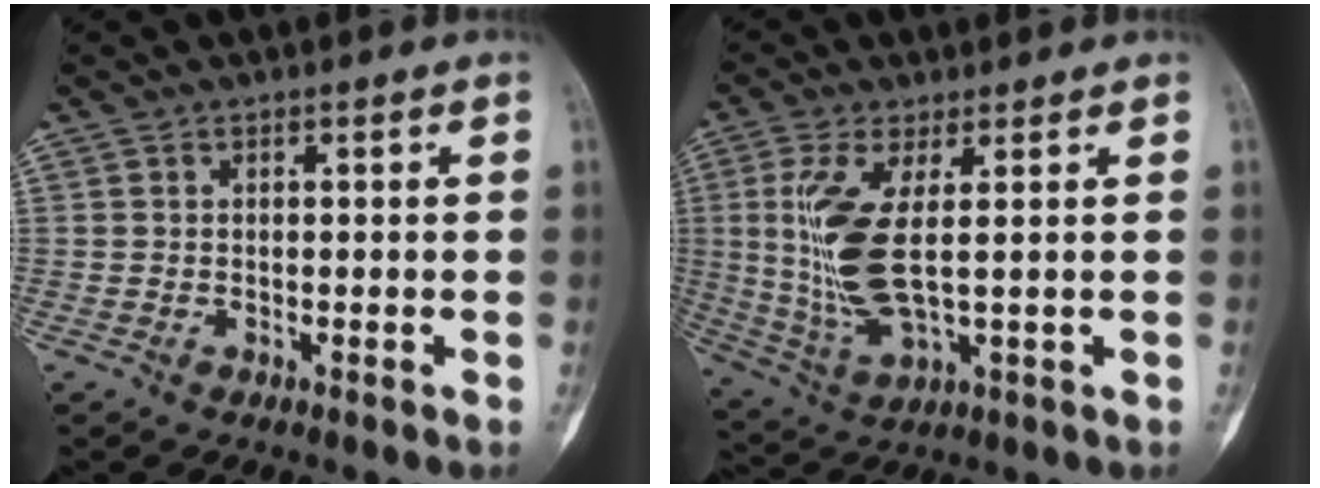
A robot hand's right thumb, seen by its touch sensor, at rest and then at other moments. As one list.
[{"total": 11.7, "force": [1.7, 3.7, 10.9], "torque": [-0.255, -0.017, 0.042]}]